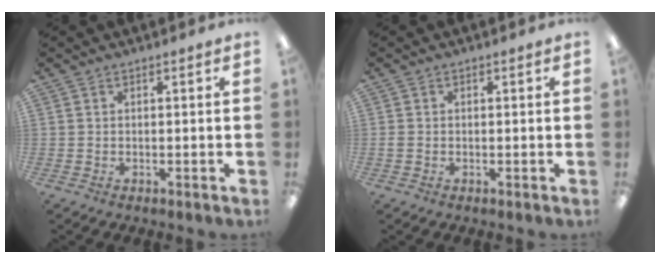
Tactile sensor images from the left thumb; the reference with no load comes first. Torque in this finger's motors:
{"motor_torque": [-0.33, -0.23, -0.13, 0.19, 0.00]}